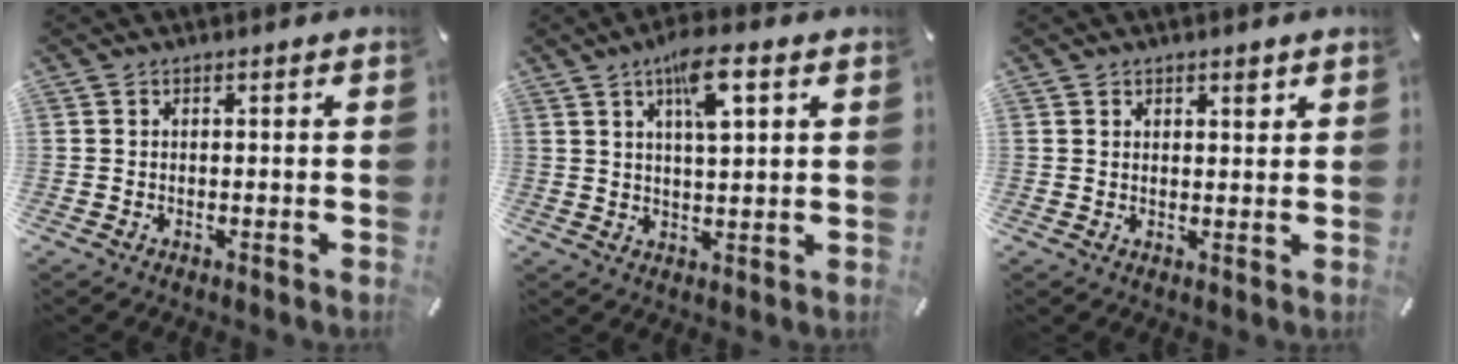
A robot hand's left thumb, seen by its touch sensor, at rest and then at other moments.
{"total": 9.1, "force": [4.4, 2.9, 7.5], "torque": [-0.120, -0.006, 0.069]}
{"total": 1.9, "force": [1.3, 1.1, 0.7], "torque": [0.001, -0.006, 0.019]}